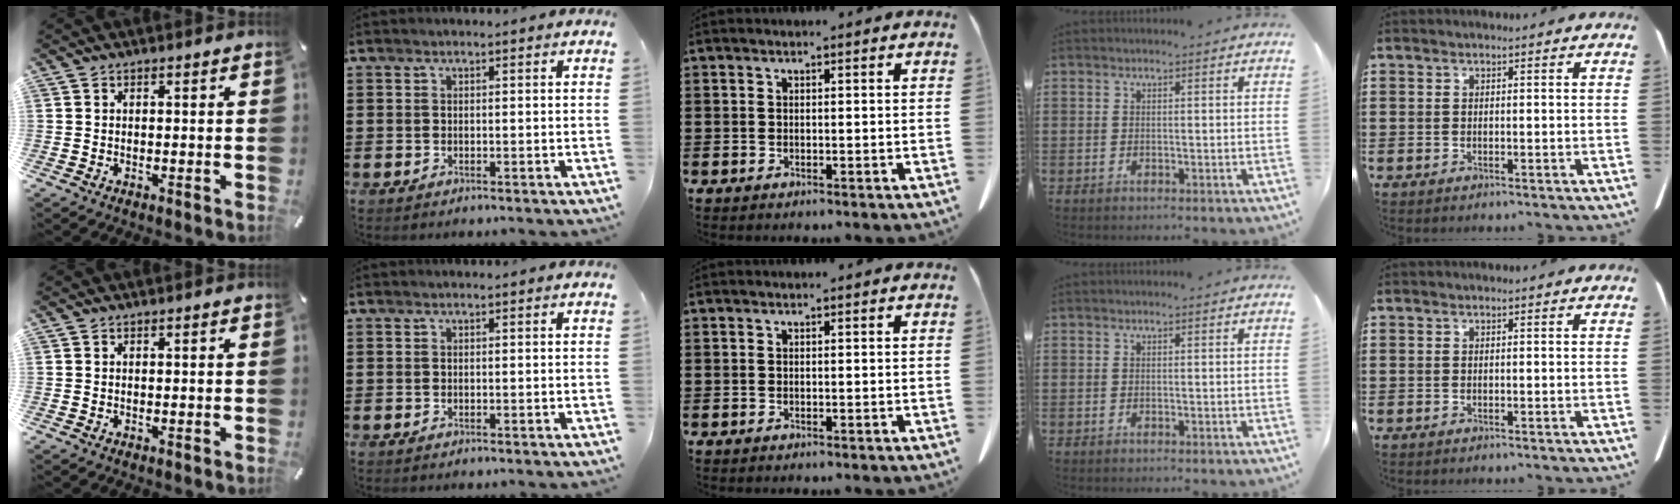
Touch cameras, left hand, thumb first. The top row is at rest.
{}